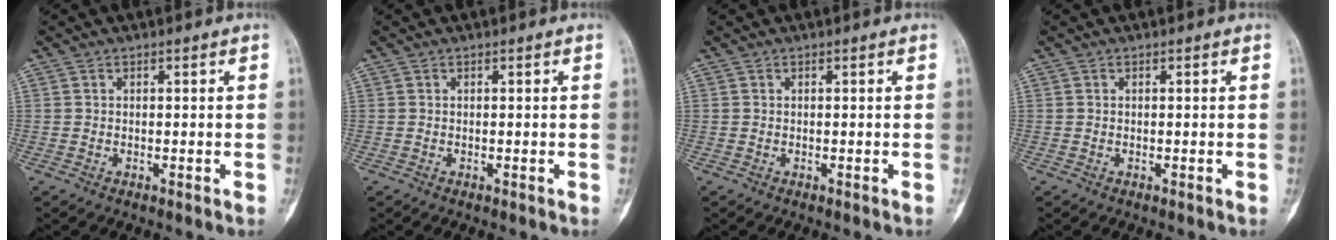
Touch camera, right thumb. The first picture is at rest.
{"total": 0.0}
{"total": 0.0}
{"total": 0.0}